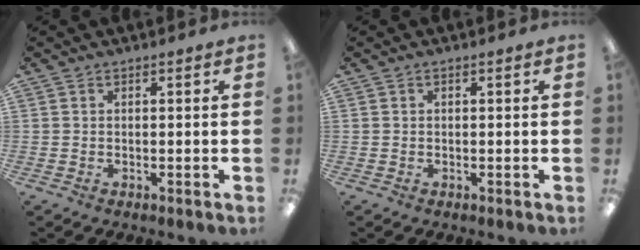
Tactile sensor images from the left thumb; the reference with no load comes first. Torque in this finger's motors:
{"motor_torque": [0.00, 0.00, -0.01, 0.01, 0.00]}